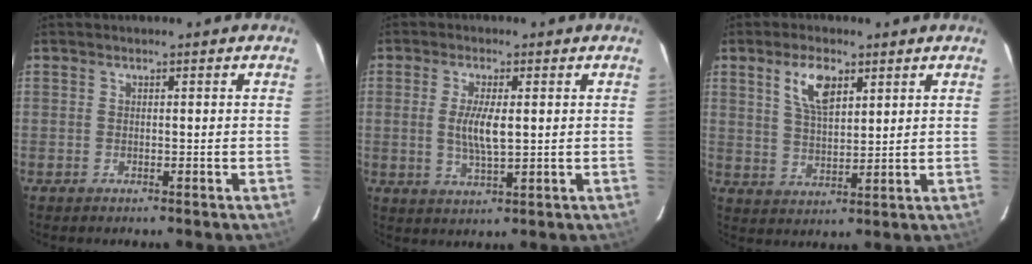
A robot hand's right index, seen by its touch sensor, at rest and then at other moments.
{"total": 5.8, "force": [0.5, 1.8, 5.5], "torque": [-0.107, -0.003, 0.010]}
{"total": 7.5, "force": [3.8, 3.4, 5.5], "torque": [-0.101, 0.009, 0.076]}